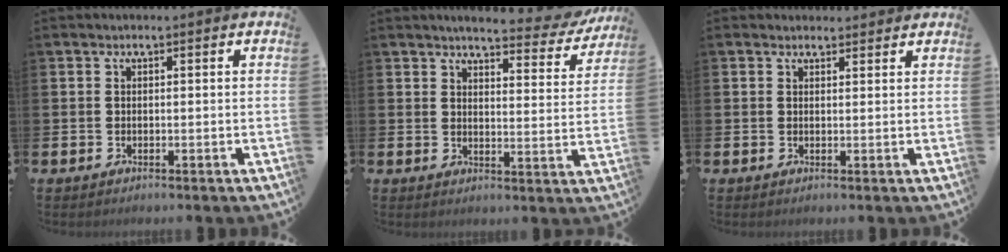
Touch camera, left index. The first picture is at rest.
{"total": 4.4, "force": [4.2, 0.7, 1.2], "torque": [-0.027, -0.031, 0.067]}
{"total": 1.5, "force": [1.4, 0.6, 0.0], "torque": [0.006, -0.001, 0.025]}